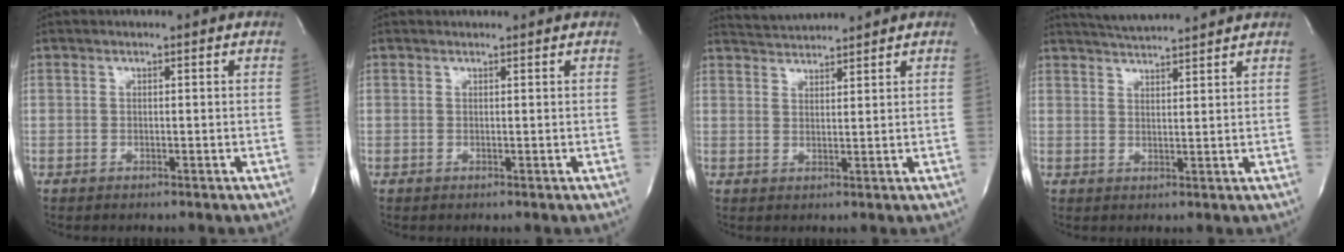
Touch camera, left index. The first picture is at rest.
{"total": 1.5, "force": [1.5, 0.1, 0.1], "torque": [-0.009, 0.011, 0.020]}
{"total": 4.3, "force": [4.2, -0.5, 0.1], "torque": [-0.011, 0.019, 0.079]}
{"total": 7.6, "force": [7.2, -0.5, 2.4], "torque": [-0.050, 0.018, 0.112]}